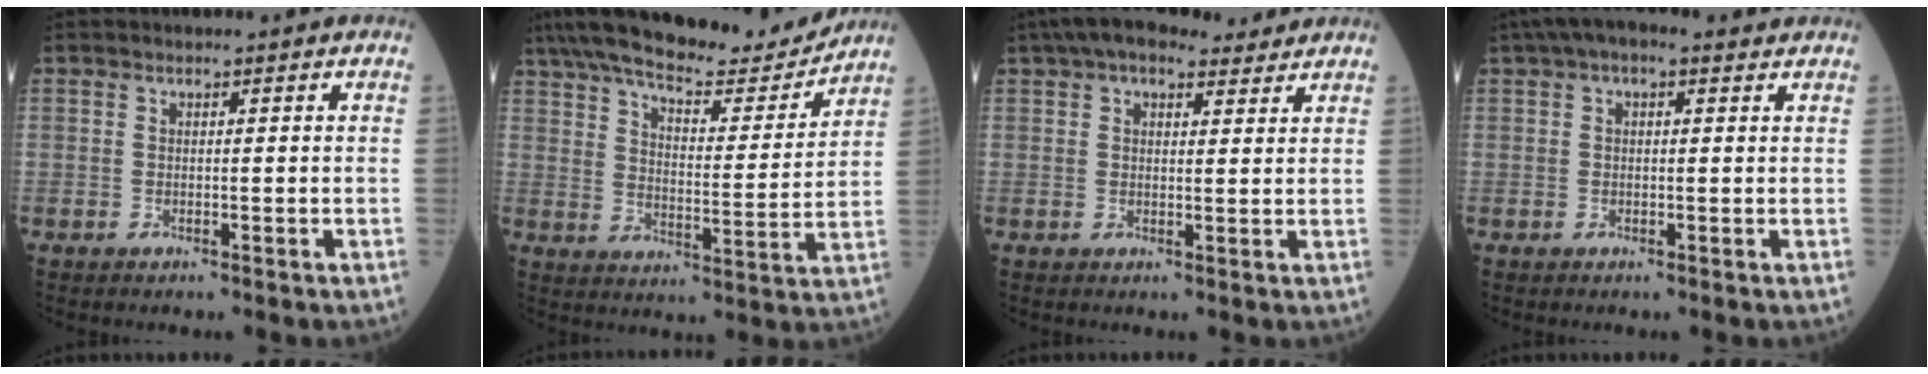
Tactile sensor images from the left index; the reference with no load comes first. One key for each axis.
{"total": 18.0, "fx": 16.1, "fy": 2.9, "fz": 7.5, "tx": -0.129, "ty": -0.004, "tz": 0.234}
{"total": 8.9, "fx": 6.7, "fy": 3.3, "fz": 4.8, "tx": -0.076, "ty": 0.039, "tz": 0.099}
{"total": 5.6, "fx": 3.3, "fy": 2.3, "fz": 3.9, "tx": -0.071, "ty": 0.044, "tz": 0.047}